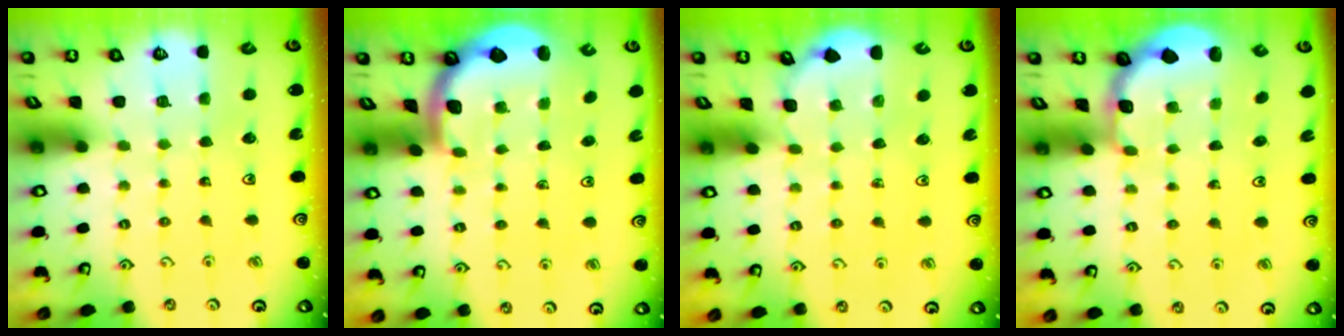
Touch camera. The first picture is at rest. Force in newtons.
{"total": 1.6, "press": 1.6, "slide": 0.1}
{"total": 2.4, "press": 2.0, "slide": 1.3}
{"total": 1.7, "press": 1.5, "slide": 0.7}